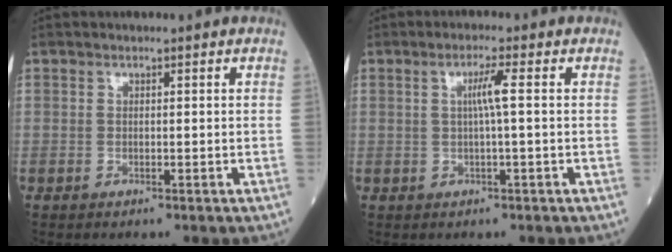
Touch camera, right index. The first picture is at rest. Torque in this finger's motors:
{"motor_torque": [0.39, -0.05, 0.10, 0.08]}